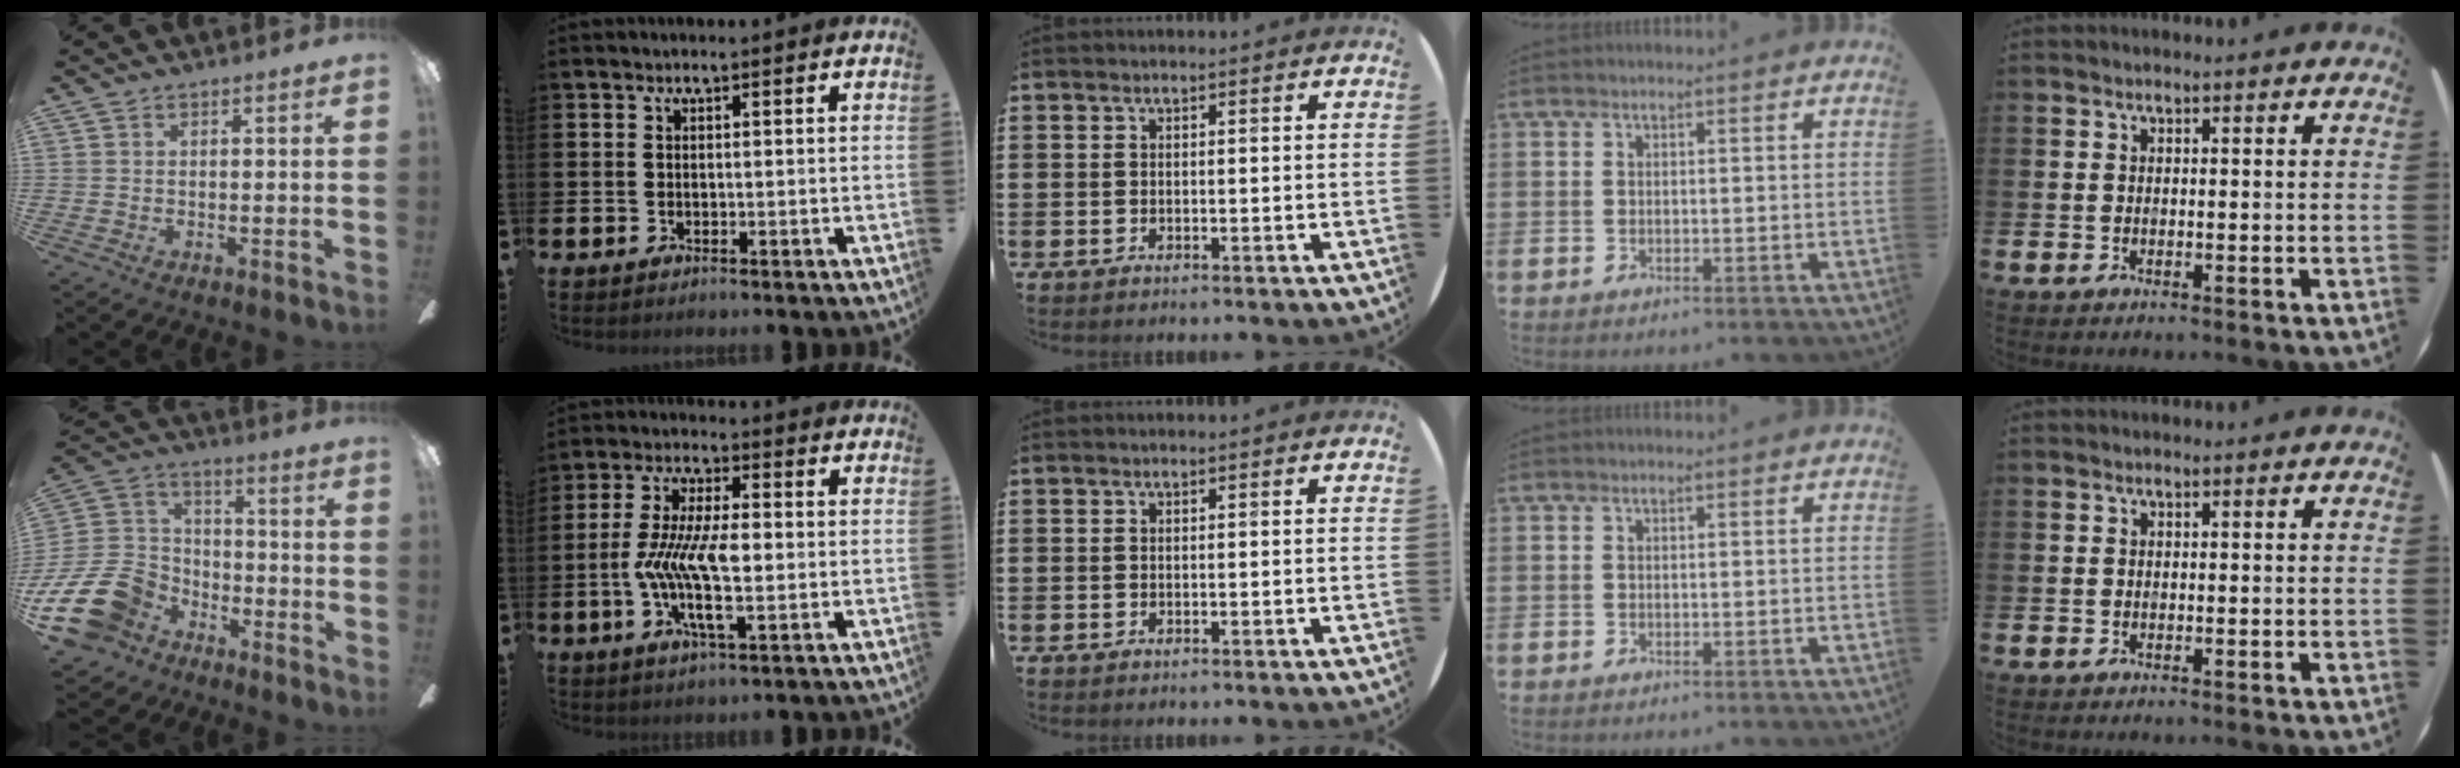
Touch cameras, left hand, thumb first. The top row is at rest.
{"thumb": {"total": 17.8, "force": [-8.8, 12.6, 8.9], "torque": [-0.206, 0.050, -0.148]}, "index": {"total": 8.2, "force": [-1.2, 2.8, 7.6], "torque": [-0.163, -0.002, -0.026]}}